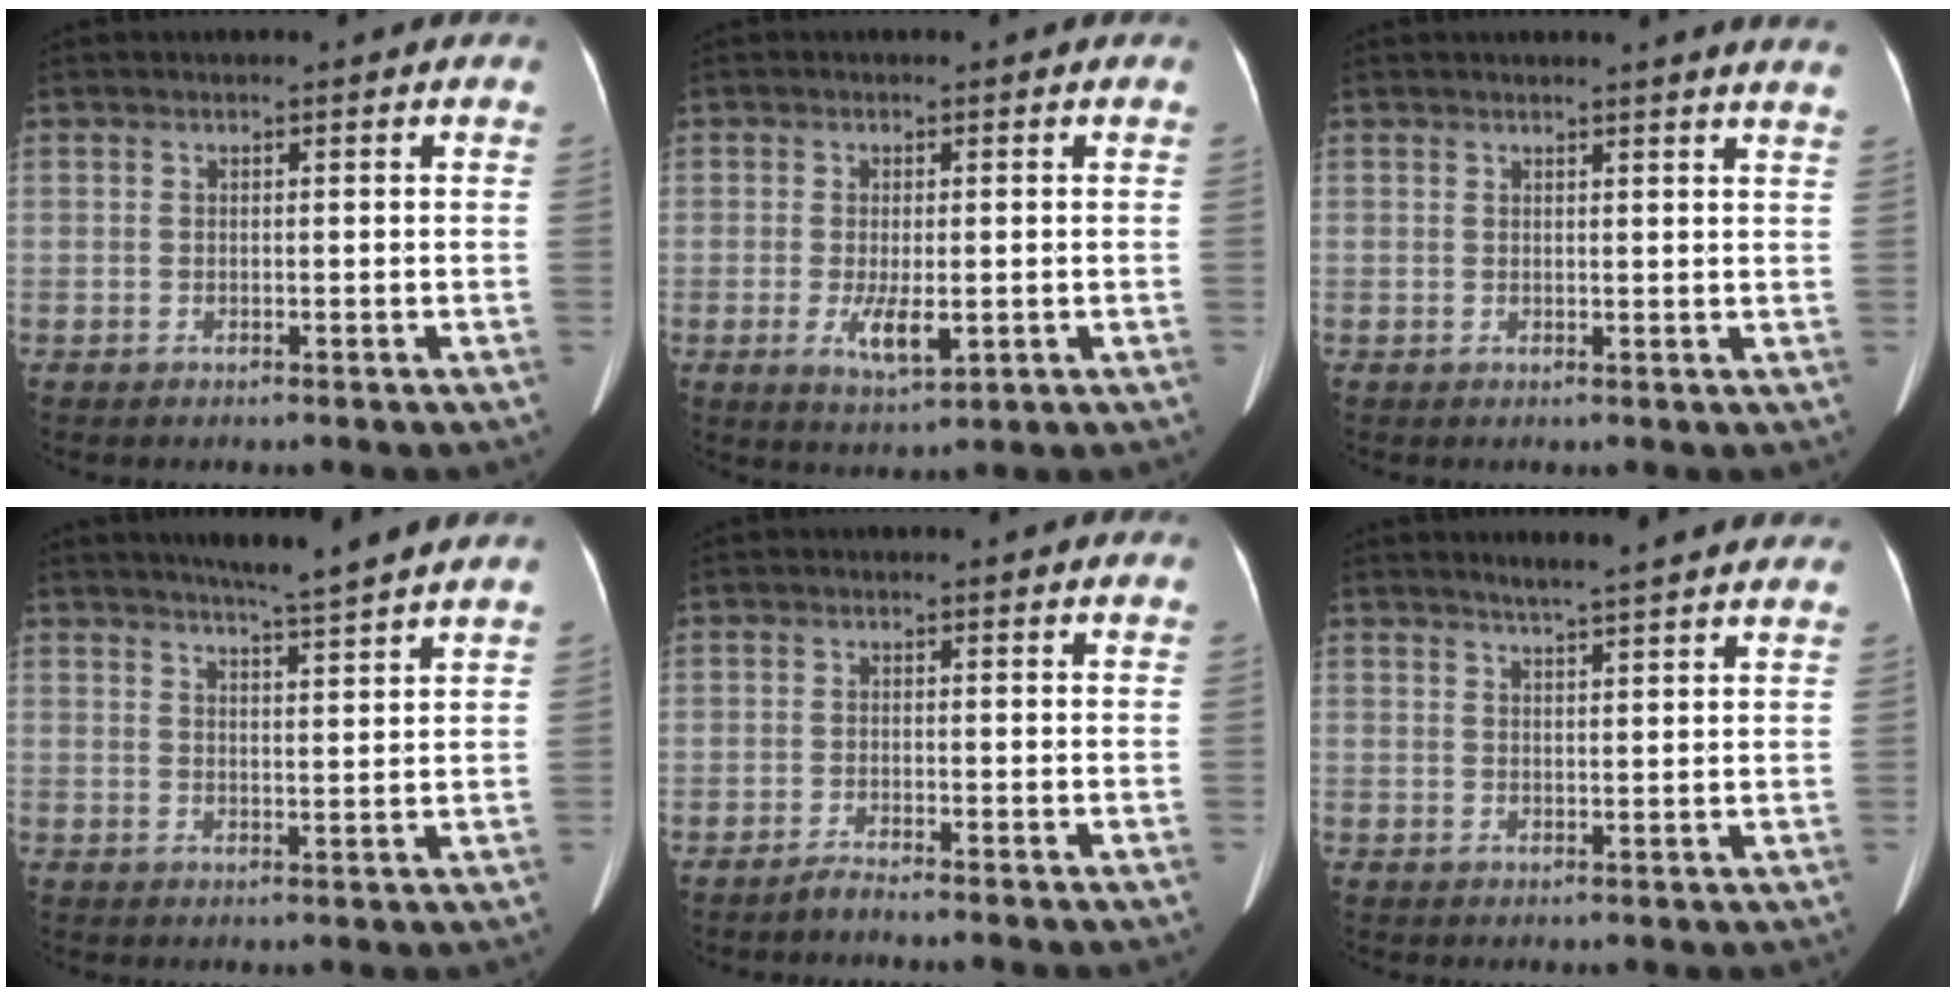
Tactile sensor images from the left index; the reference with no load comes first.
{"total": 4.7, "force": [-1.0, 1.6, 4.3], "torque": [-0.083, -0.010, -0.010]}
{"total": 6.5, "force": [6.1, -0.7, 2.2], "torque": [-0.022, -0.018, 0.044]}
{"total": 6.9, "force": [6.1, -1.3, 3.0], "torque": [-0.048, -0.005, 0.084]}
{"total": 1.6, "force": [-1.5, -0.3, 0.3], "torque": [-0.012, -0.004, -0.028]}
{"total": 9.4, "force": [8.4, 0.2, 4.2], "torque": [-0.058, 0.013, 0.094]}